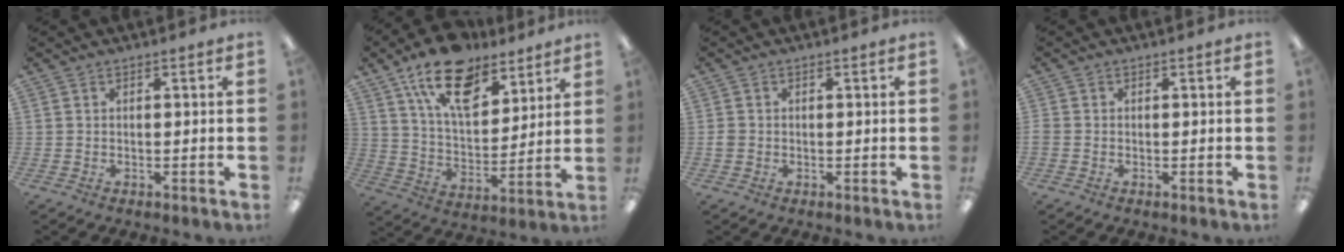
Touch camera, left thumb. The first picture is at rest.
{"total": 17.7, "force": [12.2, 8.9, 9.2], "torque": [-0.154, -0.064, 0.216]}
{"total": 1.5, "force": [-0.1, 1.4, 0.5], "torque": [-0.010, 0.004, -0.004]}
{"total": 0.8, "force": [-0.2, 0.7, 0.3], "torque": [-0.004, 0.003, -0.004]}